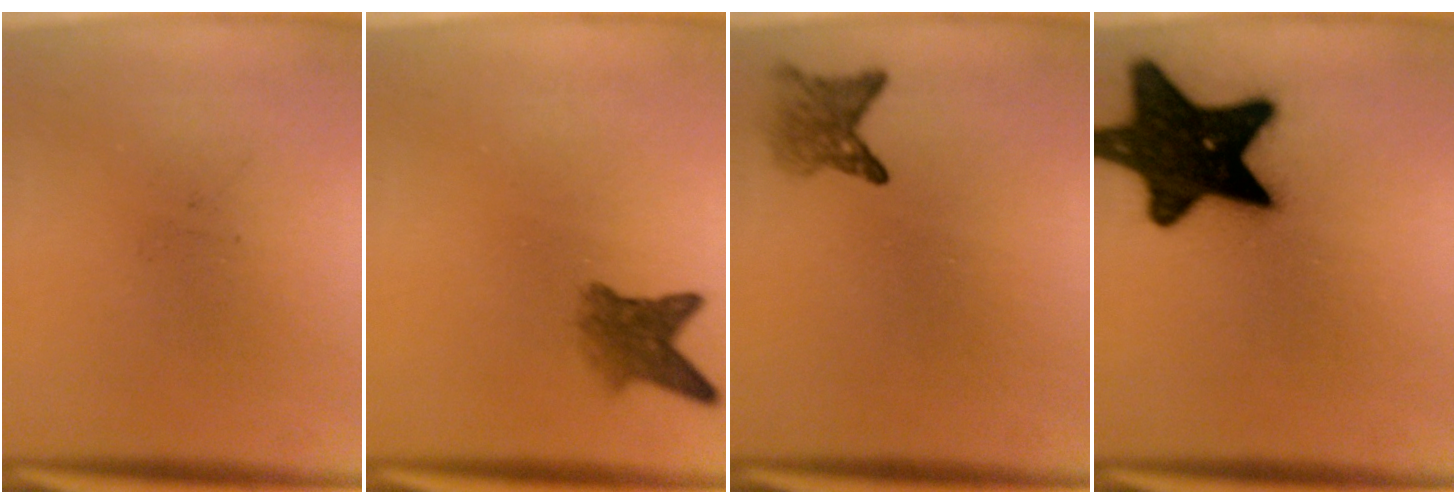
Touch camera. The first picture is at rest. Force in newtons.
{"total": 3.7}
{"total": 2.7}
{"total": 19.9}